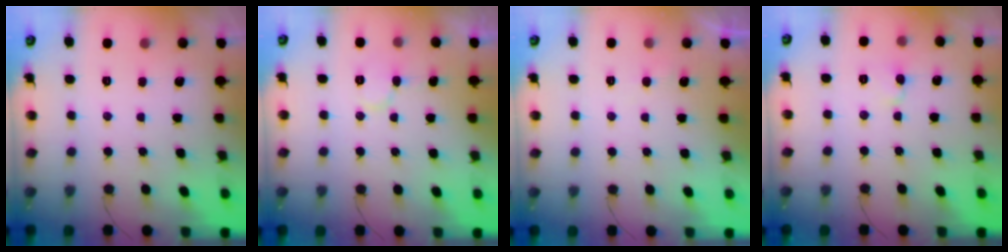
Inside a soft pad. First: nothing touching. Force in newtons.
{"total": 5.9, "press": 5.9, "slide": 0.7}
{"total": 3.0, "press": 2.9, "slide": 0.4}
{"total": 3.9, "press": 3.9, "slide": 0.3}